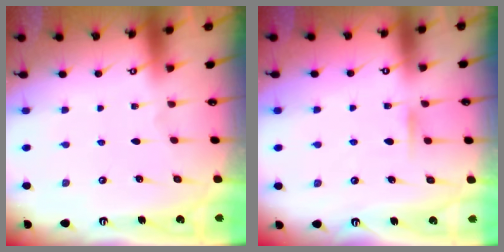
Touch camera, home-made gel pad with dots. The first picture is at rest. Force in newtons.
{"total": 5.5, "press": 5.5, "slide": 0.5}